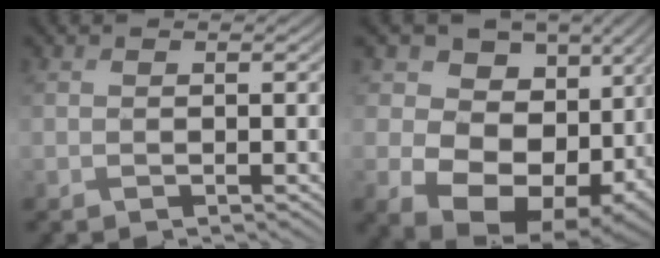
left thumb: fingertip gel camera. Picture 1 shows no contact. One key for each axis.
{"total": 14.5, "fx": -1.0, "fy": 11.6, "fz": 8.6, "tx": -0.146, "ty": -0.042, "tz": 0.017}